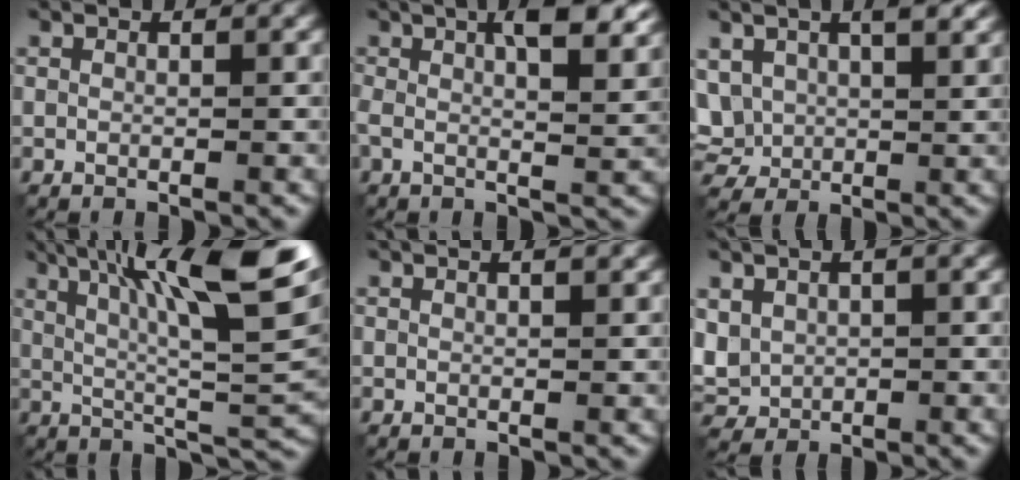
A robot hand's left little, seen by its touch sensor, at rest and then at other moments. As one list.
[{"total": 6.7, "force": [2.3, 2.1, 5.9], "torque": [-0.085, 0.013, 0.025]}, {"total": 7.1, "force": [2.6, 4.8, 4.5], "torque": [-0.110, 0.002, 0.055]}, {"total": 14.5, "force": [5.9, 2.6, 13.0], "torque": [-0.201, 0.013, 0.100]}, {"total": 1.0, "force": [0.7, 0.2, 0.7], "torque": [-0.007, 0.003, 0.007]}, {"total": 3.2, "force": [0.6, 2.7, 1.7], "torque": [-0.045, -0.002, 0.015]}]